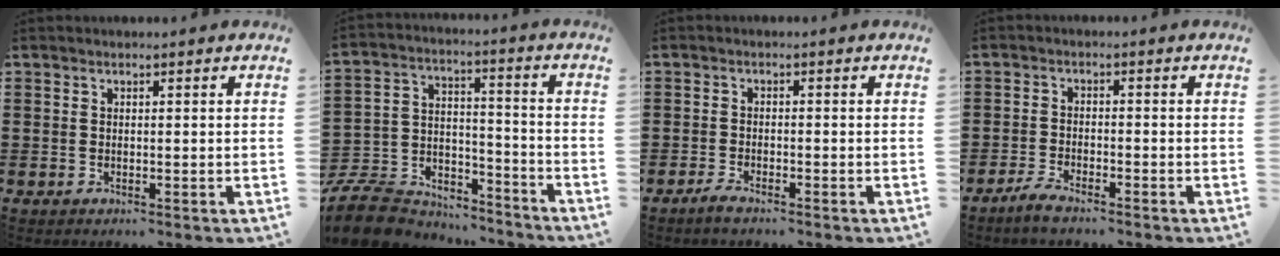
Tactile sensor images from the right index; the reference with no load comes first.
{"total": 9.9, "force": [-9.1, 3.3, 2.2], "torque": [-0.058, 0.022, -0.181]}
{"total": 1.7, "force": [-1.5, 0.2, 0.6], "torque": [-0.021, -0.001, -0.032]}
{"total": 2.6, "force": [-2.4, 0.4, 0.9], "torque": [-0.025, 0.005, -0.051]}